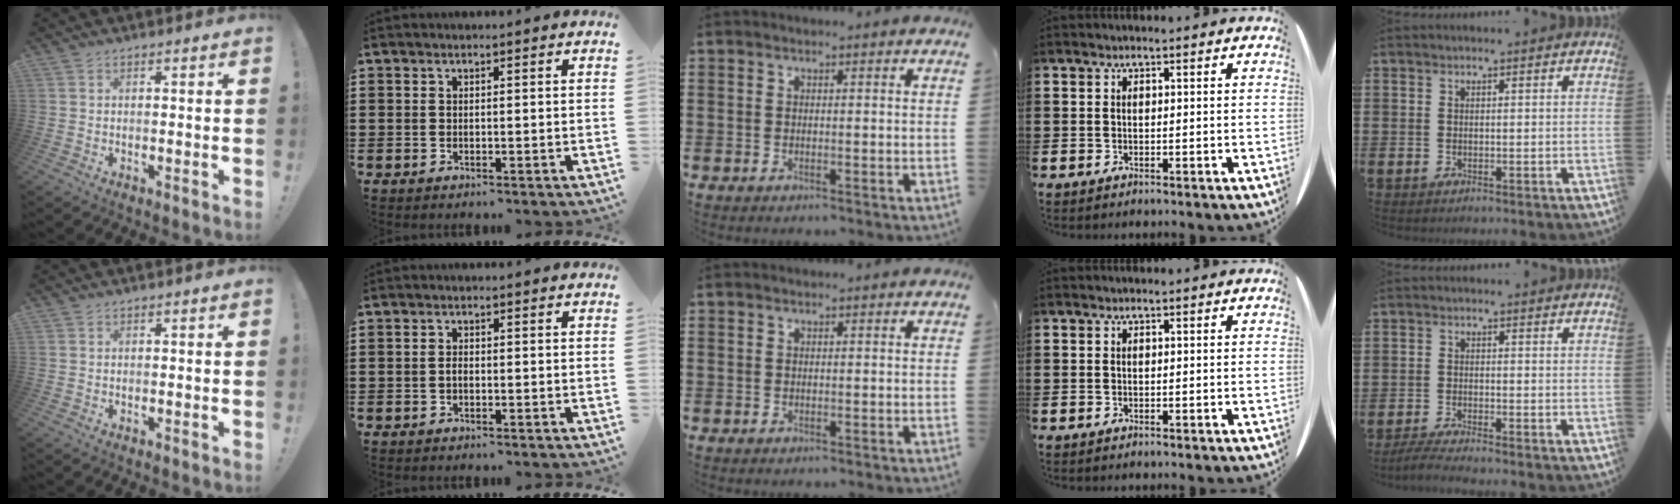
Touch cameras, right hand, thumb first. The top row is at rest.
{"index": {"total": 0.9, "force": [-0.3, 0.4, 0.8], "torque": [-0.017, -0.002, -0.005]}, "little": {"total": 1.9, "force": [-1.6, 0.0, 1.1], "torque": [-0.017, 0.003, -0.029]}}